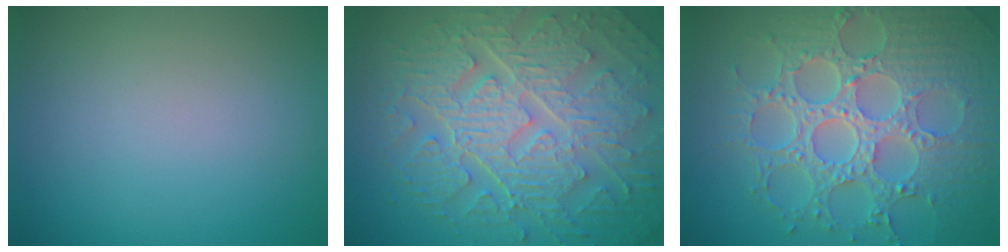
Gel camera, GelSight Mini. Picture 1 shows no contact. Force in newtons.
{"total": 10.6, "press": 7.0, "slide": 7.9}
{"total": 8.9, "press": 6.6, "slide": 6.0}